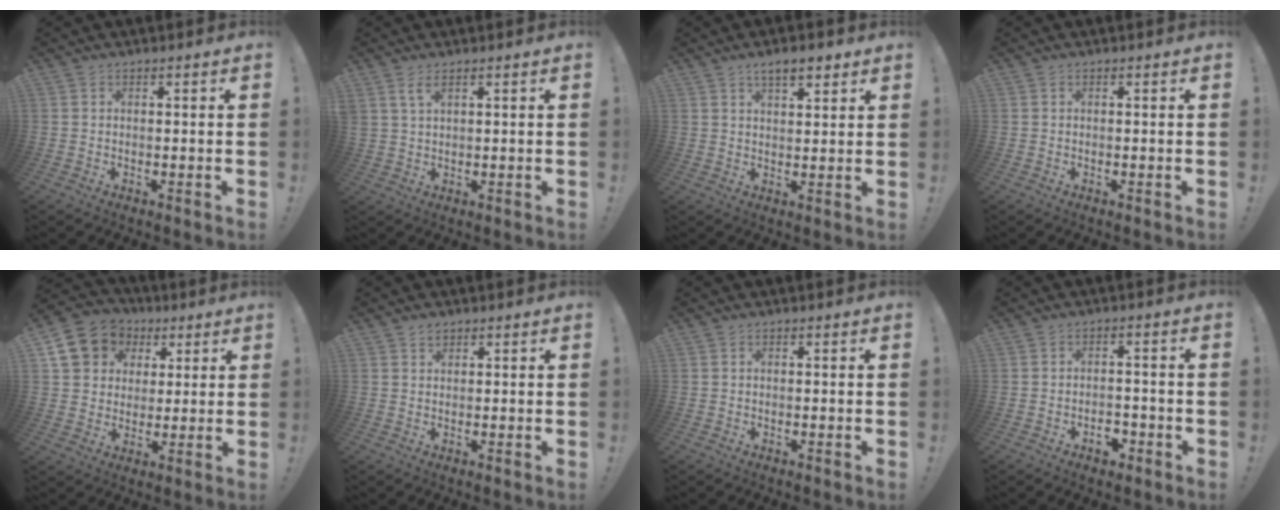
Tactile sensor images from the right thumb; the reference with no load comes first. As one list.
[{"total": 3.6, "force": [2.0, 1.1, 2.8], "torque": [-0.053, -0.004, 0.037]}, {"total": 6.0, "force": [4.1, 2.3, 3.8], "torque": [-0.049, -0.017, 0.070]}, {"total": 0.0}, {"total": 12.3, "force": [4.2, 10.6, 4.5], "torque": [-0.062, -0.013, 0.090]}, {"total": 1.8, "force": [1.5, 0.9, 0.4], "torque": [0.006, -0.009, 0.026]}, {"total": 0.0}, {"total": 4.1, "force": [-2.4, 2.5, 2.2], "torque": [-0.019, 0.012, -0.043]}]